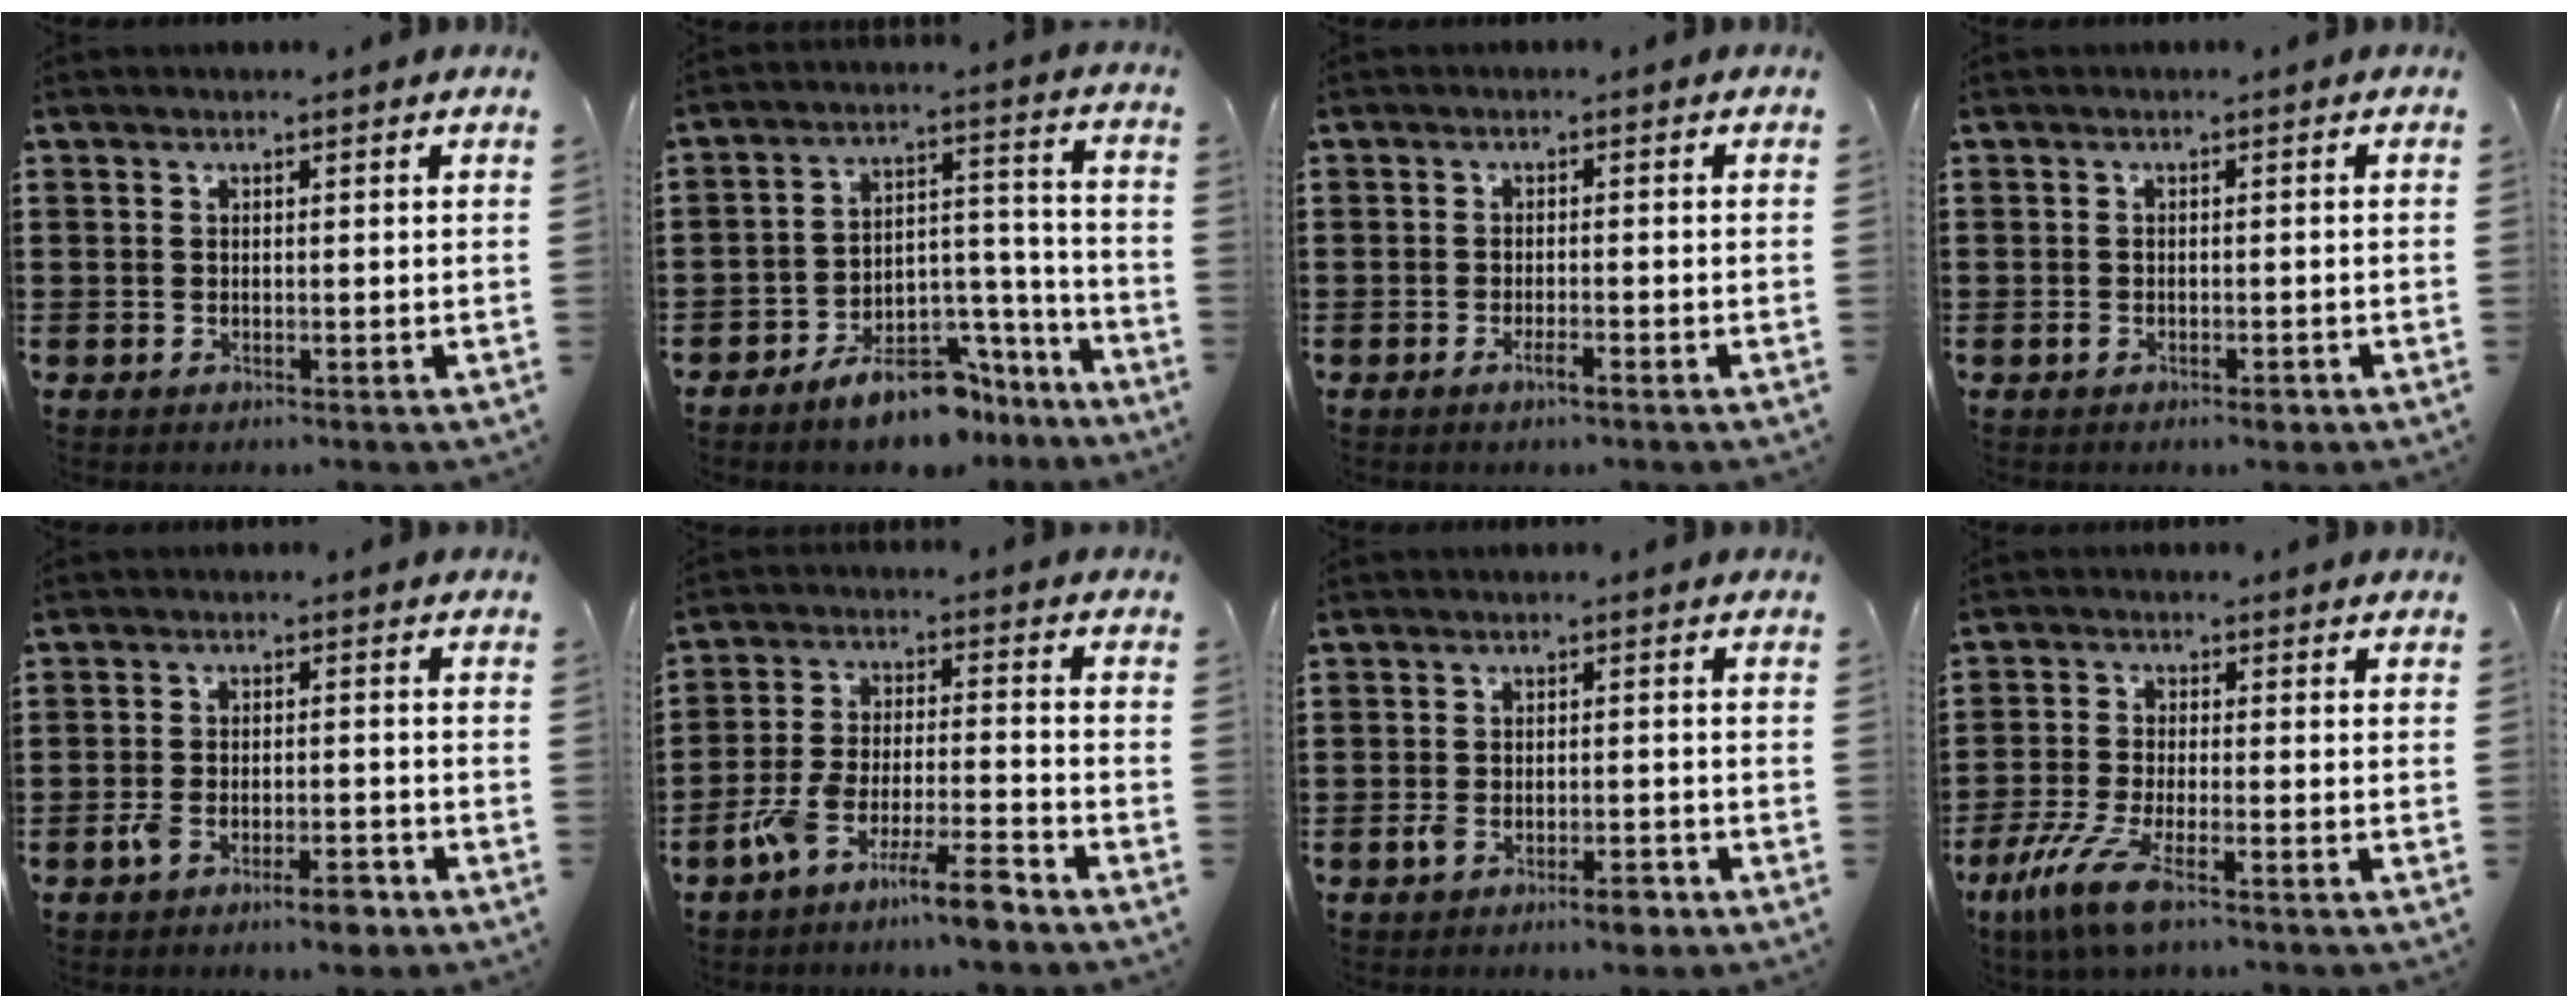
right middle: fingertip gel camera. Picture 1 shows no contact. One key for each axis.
{"total": 10.3, "fx": -8.6, "fy": 3.4, "fz": 4.4, "tx": -0.058, "ty": 0.047, "tz": -0.155}
{"total": 2.0, "fx": -1.2, "fy": 0.3, "fz": 1.5, "tx": -0.034, "ty": -0.004, "tz": -0.024}
{"total": 1.2, "fx": -0.8, "fy": 0.5, "fz": 0.8, "tx": -0.017, "ty": -0.004, "tz": -0.014}
{"total": 4.8, "fx": -3.2, "fy": 1.5, "fz": 3.2, "tx": -0.055, "ty": 0.009, "tz": -0.060}
{"total": 9.6, "fx": -7.6, "fy": 0.9, "fz": 5.8, "tx": -0.121, "ty": 0.004, "tz": -0.150}
{"total": 3.6, "fx": -2.5, "fy": 1.1, "fz": 2.4, "tx": -0.038, "ty": 0.008, "tz": -0.046}
{"total": 7.5, "fx": -4.8, "fy": 1.5, "fz": 5.6, "tx": -0.131, "ty": -0.017, "tz": -0.091}